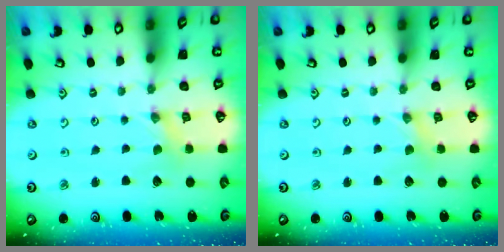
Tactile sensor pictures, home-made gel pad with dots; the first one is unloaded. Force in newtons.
{"total": 0.0}